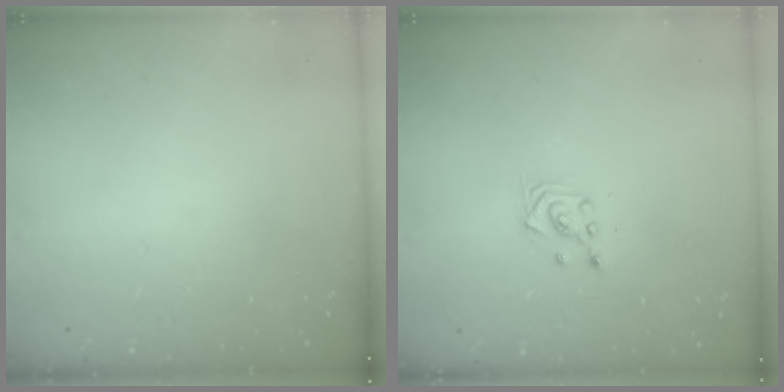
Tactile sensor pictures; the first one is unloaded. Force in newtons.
{"total": 3.0, "press": 2.9, "slide": 0.8}